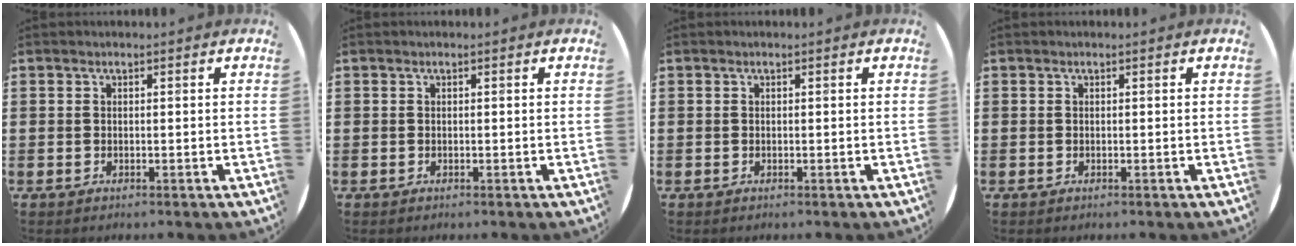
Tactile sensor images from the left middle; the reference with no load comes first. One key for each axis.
{"total": 0.0}
{"total": 0.0}
{"total": 0.0}